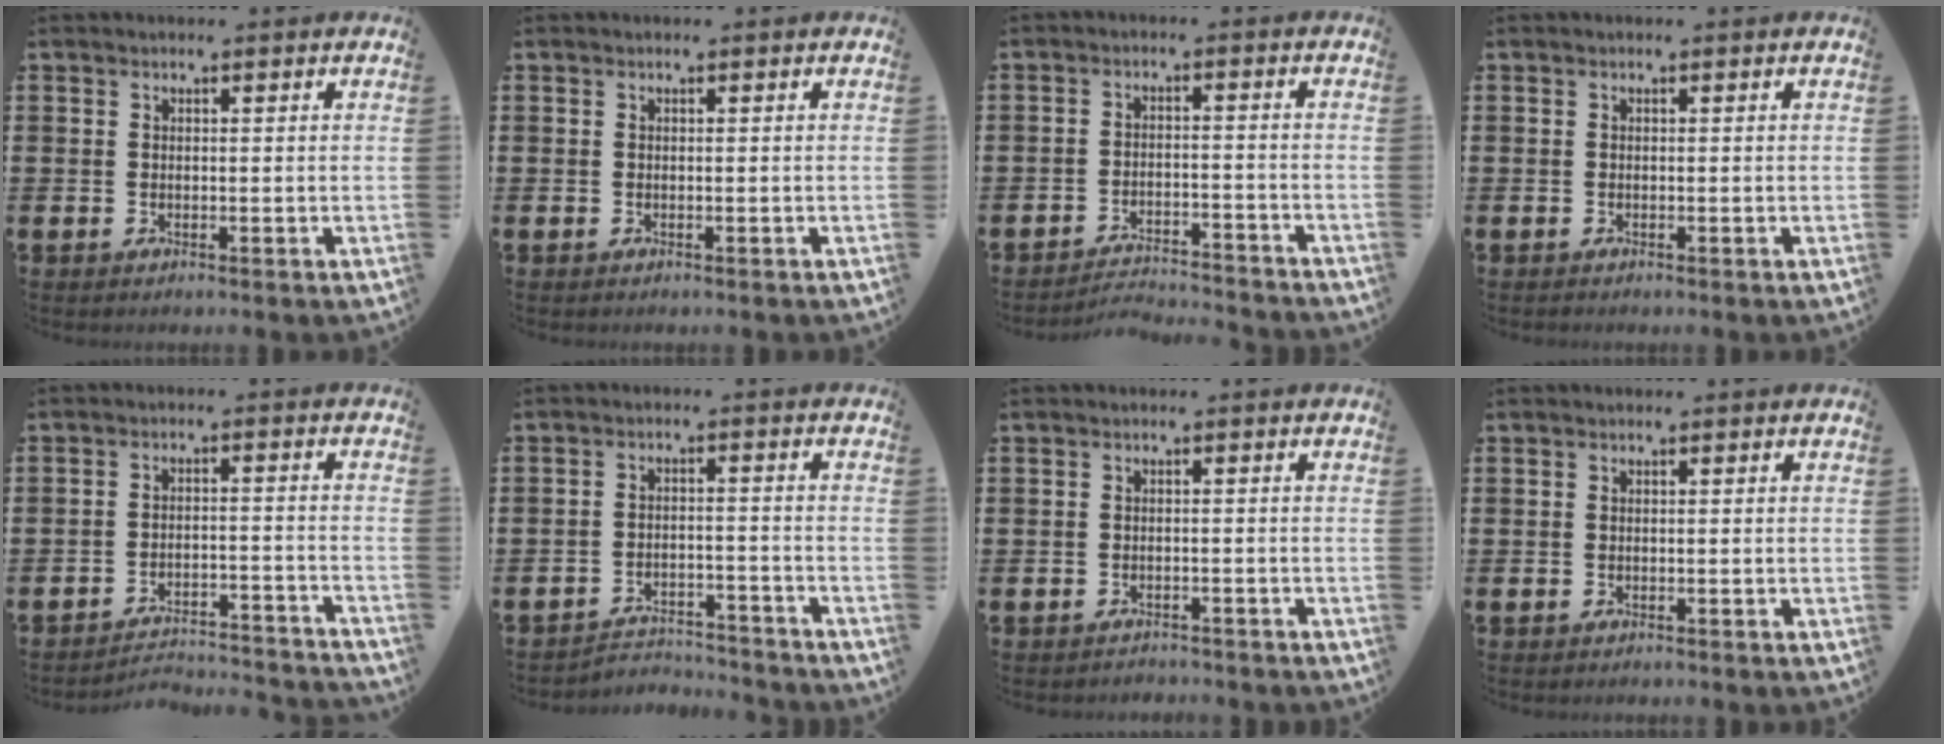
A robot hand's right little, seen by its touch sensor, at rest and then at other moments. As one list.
[{"total": 0.0}, {"total": 2.9, "force": [-2.9, 0.0, 0.0], "torque": [-0.006, 0.002, -0.063]}, {"total": 0.0}, {"total": 3.0, "force": [-3.0, 0.2, 0.1], "torque": [-0.008, 0.005, -0.066]}, {"total": 3.5, "force": [-3.5, 0.3, 0.0], "torque": [-0.007, 0.003, -0.076]}, {"total": 1.1, "force": [-1.1, 0.0, -0.2], "torque": [-0.001, 0.003, -0.025]}, {"total": 0.0}]